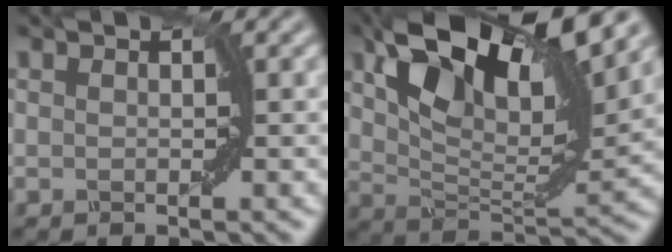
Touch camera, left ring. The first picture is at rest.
{"total": 11.8, "force": [6.6, 4.2, 8.8], "torque": [-0.162, 0.012, 0.124]}